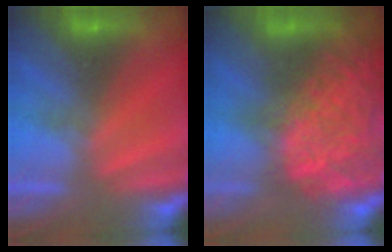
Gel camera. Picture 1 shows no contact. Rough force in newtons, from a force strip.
{"total": 7.8}